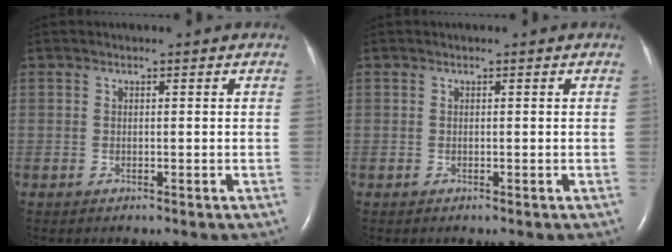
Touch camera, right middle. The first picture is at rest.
{"total": 0.0}